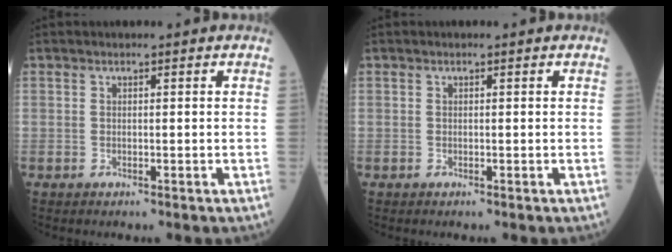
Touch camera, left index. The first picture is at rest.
{"total": 0.0}